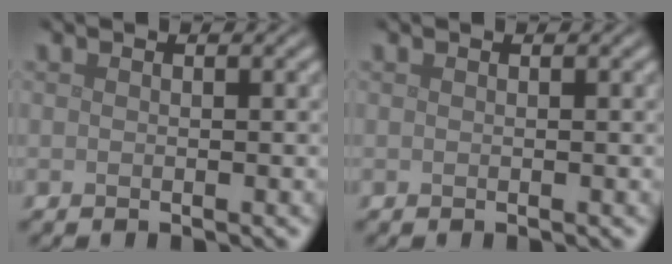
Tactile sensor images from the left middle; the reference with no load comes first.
{"total": 0.0}